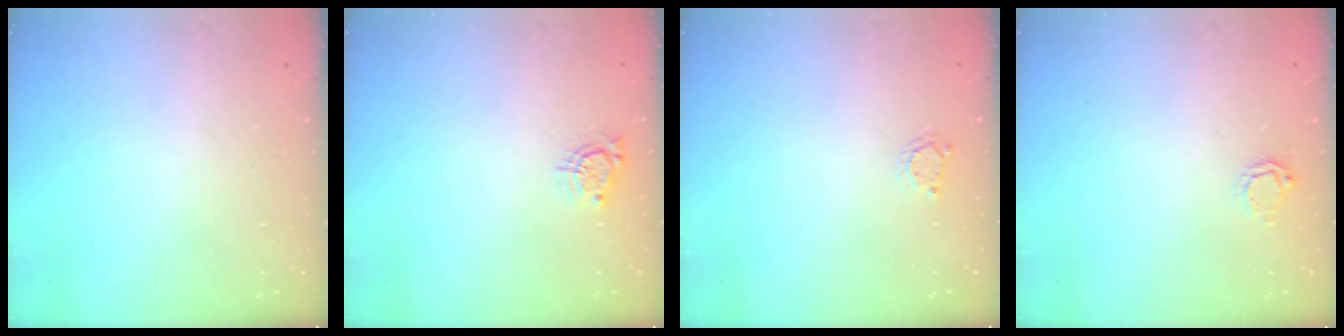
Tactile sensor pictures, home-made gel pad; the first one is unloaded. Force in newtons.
{"total": 4.0, "press": 4.0, "slide": 0.4}
{"total": 2.6, "press": 2.6, "slide": 0.3}
{"total": 3.5, "press": 3.5, "slide": 0.2}